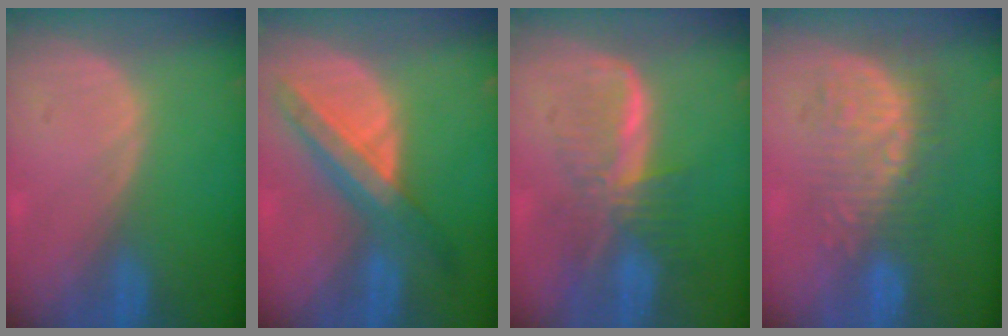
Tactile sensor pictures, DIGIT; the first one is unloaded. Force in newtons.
{"total": 8.0, "press": 7.1, "slide": 3.6}
{"total": 7.9, "press": 6.9, "slide": 3.9}
{"total": 9.0, "press": 8.4, "slide": 3.3}